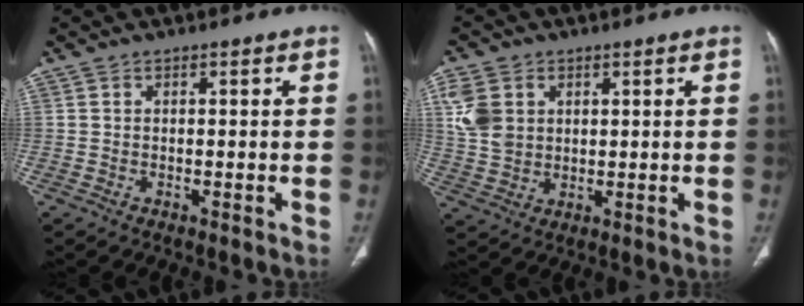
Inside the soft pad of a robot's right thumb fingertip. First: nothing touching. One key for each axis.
{"total": 7.9, "fx": 2.5, "fy": 6.1, "fz": 4.4, "tx": -0.083, "ty": -0.006, "tz": 0.055}